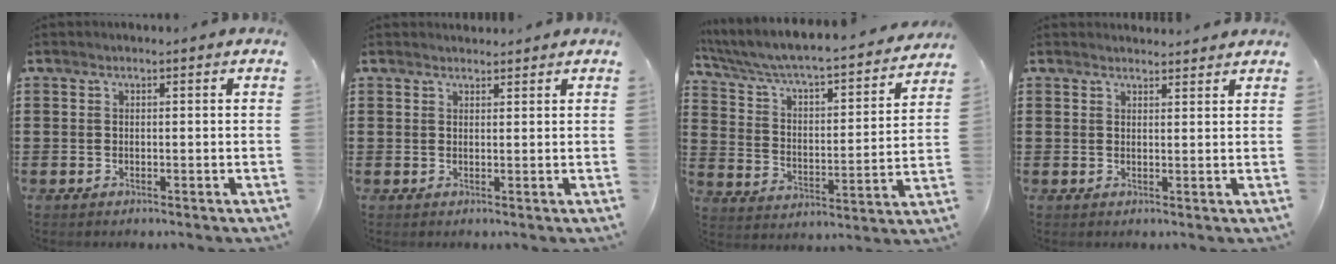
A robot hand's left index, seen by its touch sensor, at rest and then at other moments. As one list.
[{"total": 1.3, "force": [1.3, 0.3, 0.1], "torque": [-0.005, 0.001, 0.026]}, {"total": 4.8, "force": [4.2, 0.7, 2.2], "torque": [-0.068, -0.044, 0.060]}, {"total": 1.8, "force": [1.8, 0.2, 0.1], "torque": [-0.007, 0.000, 0.036]}]